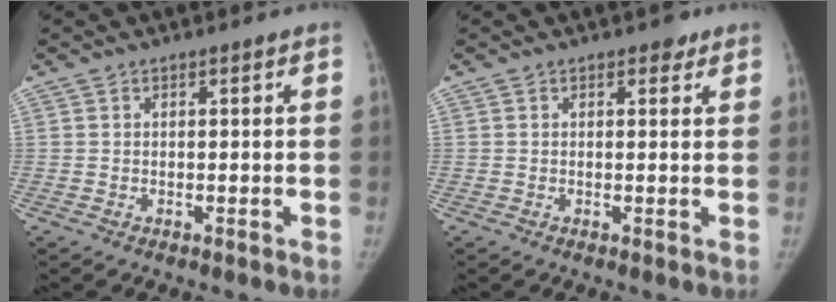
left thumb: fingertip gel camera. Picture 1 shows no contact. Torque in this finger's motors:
{"motor_torque": [0.36, -0.31, 0.59, -0.32, 0.06]}